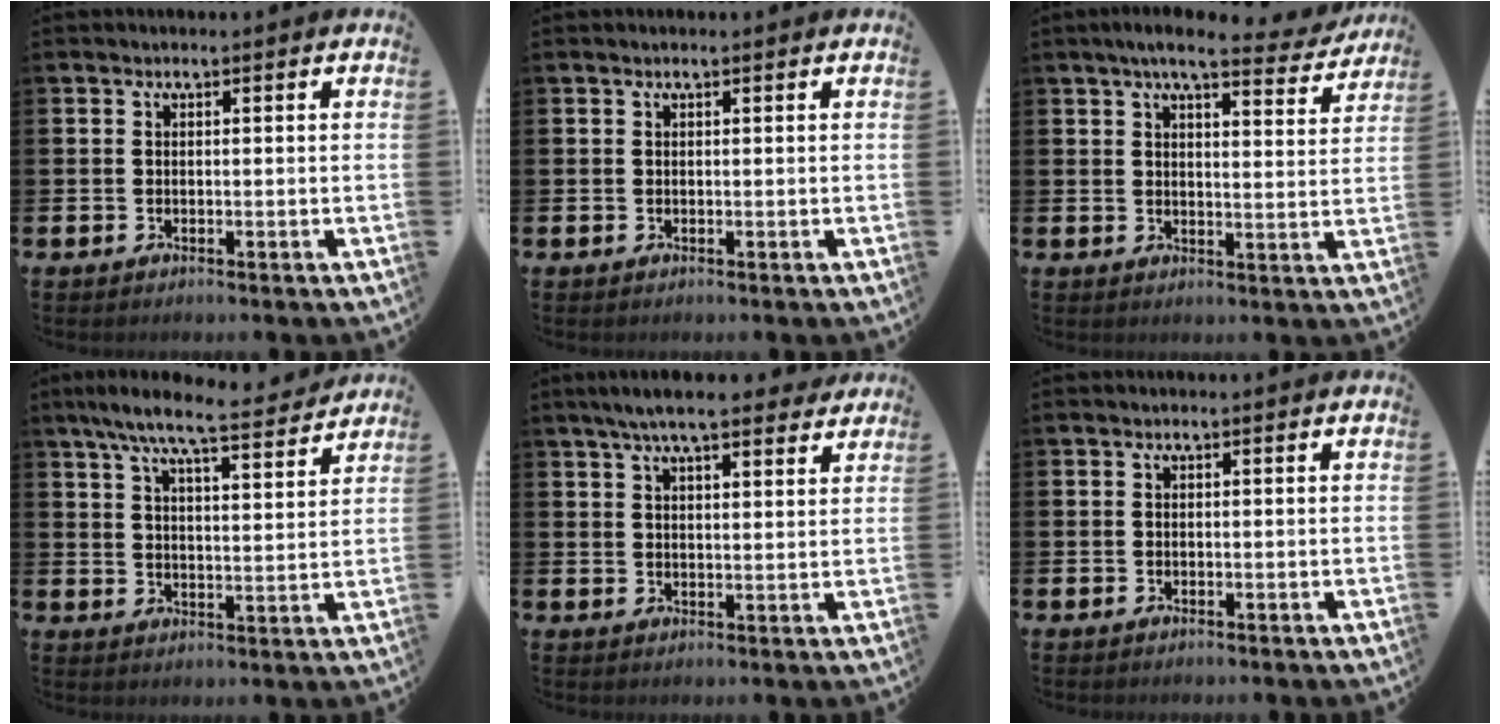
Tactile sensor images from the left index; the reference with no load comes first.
{"total": 0.0}
{"total": 6.5, "force": [5.7, 1.0, 3.0], "torque": [-0.056, -0.024, 0.097]}
{"total": 8.6, "force": [7.7, 0.8, 3.8], "torque": [-0.085, -0.040, 0.133]}
{"total": 6.5, "force": [5.7, 1.1, 2.9], "torque": [-0.060, -0.015, 0.102]}
{"total": 0.0}